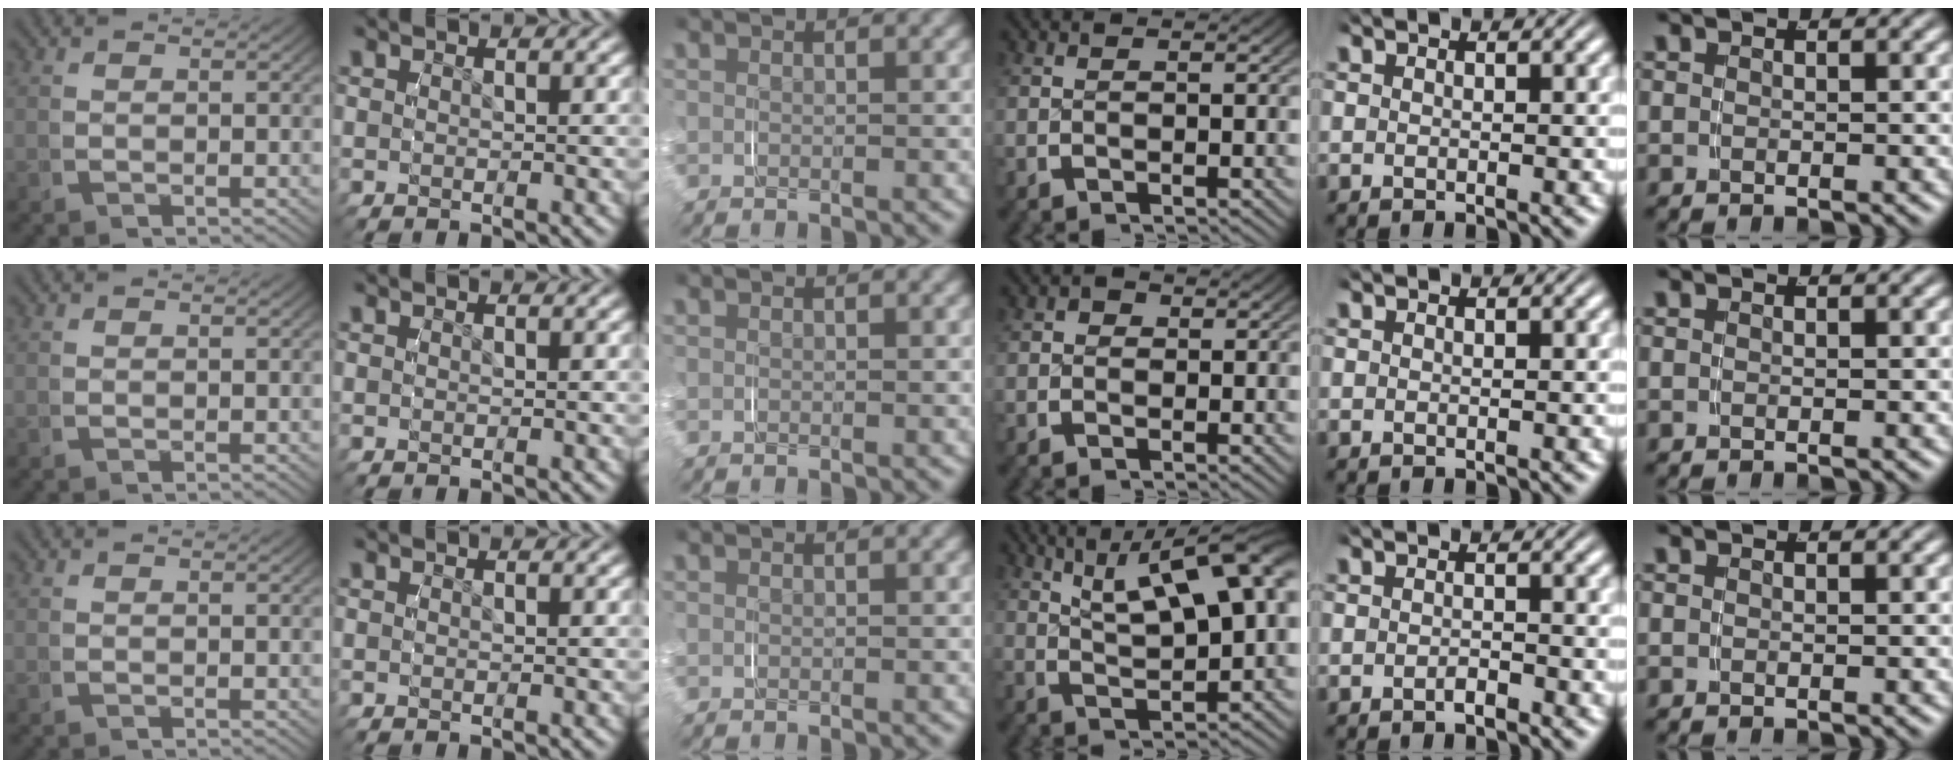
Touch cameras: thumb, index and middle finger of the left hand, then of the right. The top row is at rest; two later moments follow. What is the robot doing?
{"motion": "grasp_and_lifting", "object": "map"}